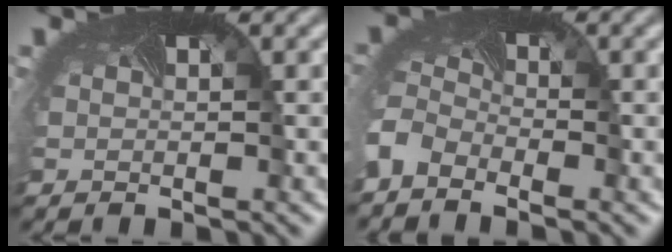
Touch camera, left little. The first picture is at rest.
{"total": 3.4, "force": [-2.5, 2.0, 1.1], "torque": [-0.035, -0.007, -0.059]}